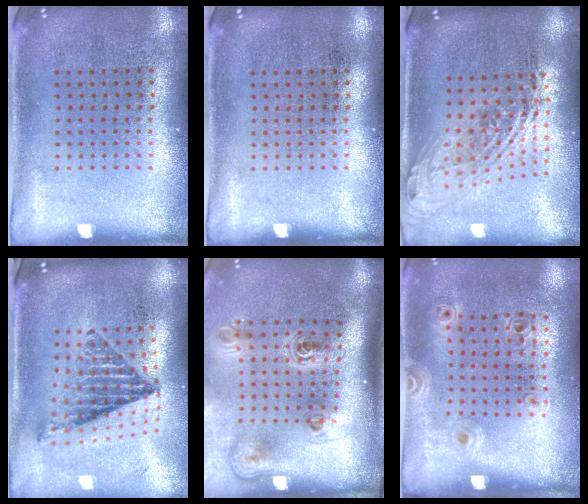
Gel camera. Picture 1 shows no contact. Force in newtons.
{"total": 0.0}
{"total": 2.1, "press": 1.6, "slide": 1.4}
{"total": 1.3, "press": 1.2, "slide": 0.6}
{"total": 2.3, "press": 1.5, "slide": 1.7}
{"total": 1.1, "press": 0.9, "slide": 0.6}